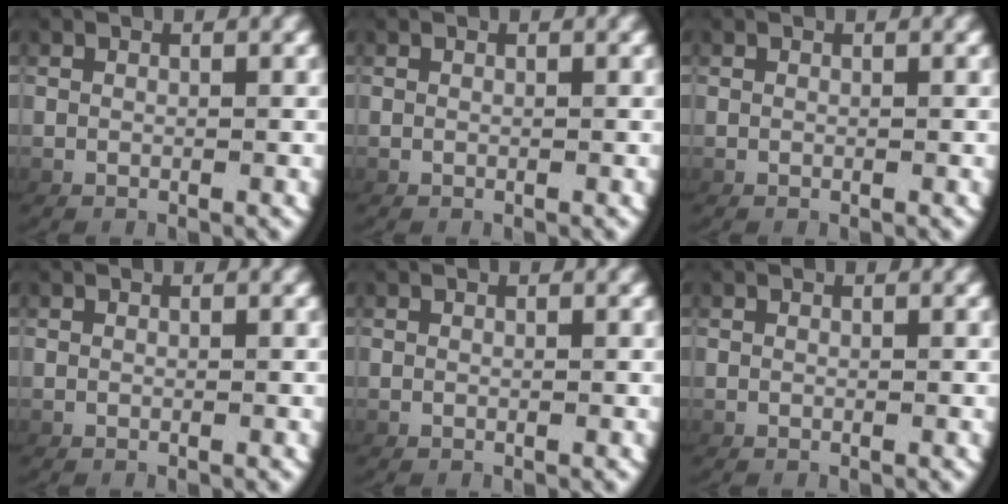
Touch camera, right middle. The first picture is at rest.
{"total": 0.0}
{"total": 0.0}
{"total": 0.0}
{"total": 0.0}
{"total": 0.0}